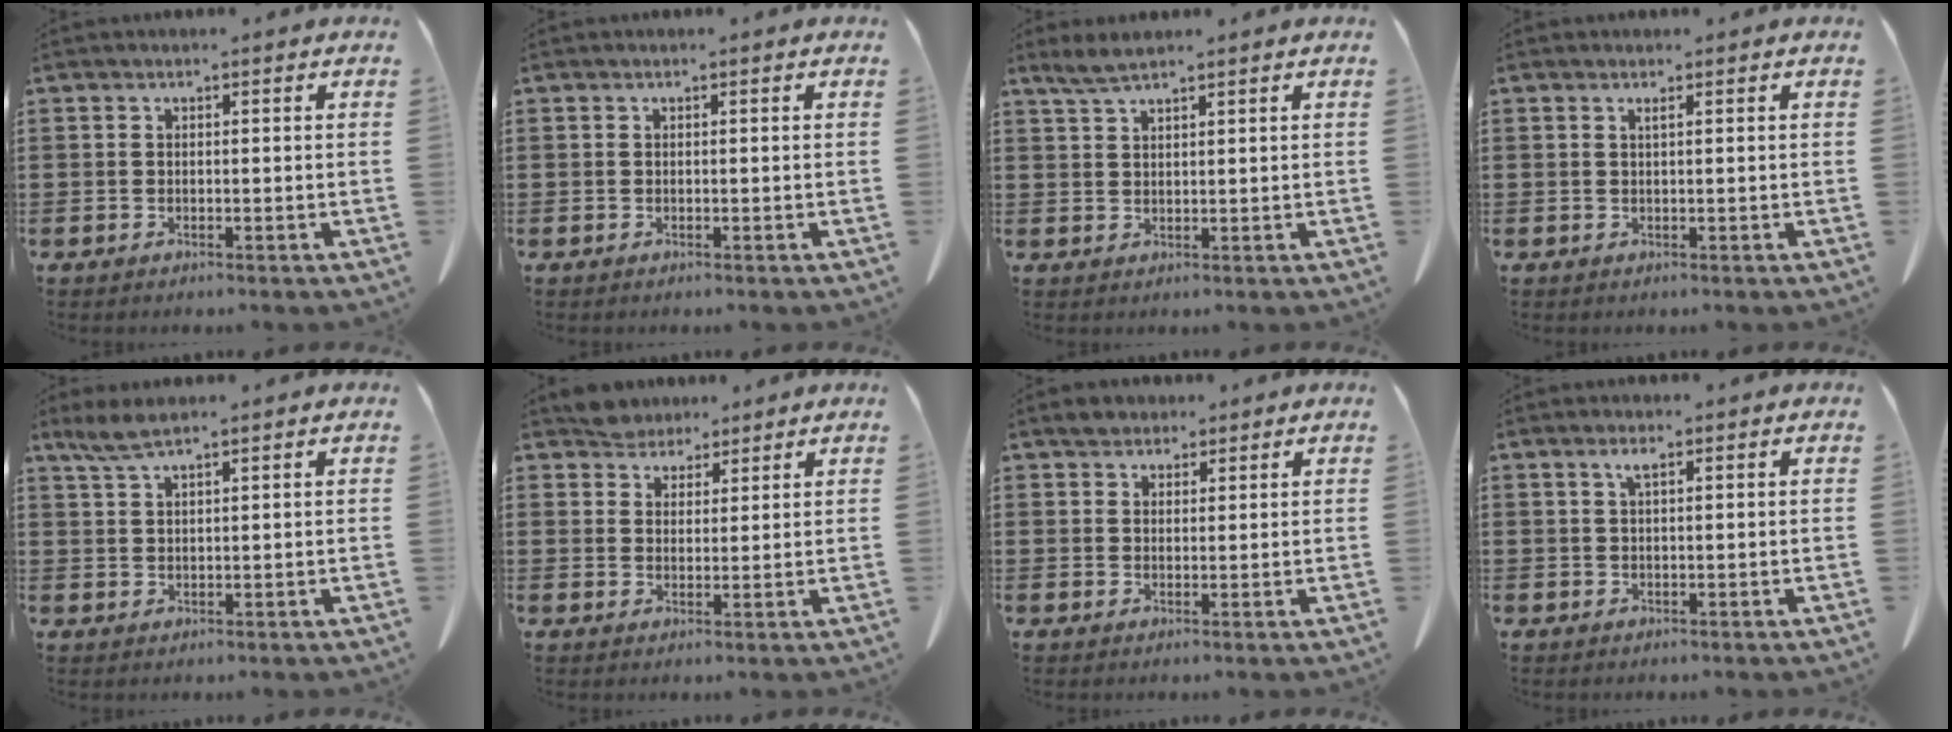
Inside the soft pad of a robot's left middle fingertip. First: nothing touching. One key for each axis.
{"total": 0.0}
{"total": 2.7, "fx": 2.0, "fy": 0.3, "fz": 1.7, "tx": -0.038, "ty": 0.002, "tz": 0.037}
{"total": 0.6, "fx": 0.3, "fy": -0.1, "fz": 0.5, "tx": -0.009, "ty": -0.003, "tz": 0.006}
{"total": 3.3, "fx": 2.4, "fy": 0.5, "fz": 2.2, "tx": -0.049, "ty": 0.001, "tz": 0.045}
{"total": 4.0, "fx": 3.8, "fy": 1.4, "fz": 0.1, "tx": -0.016, "ty": -0.003, "tz": 0.074}
{"total": 2.3, "fx": 2.0, "fy": 1.1, "fz": 0.2, "tx": -0.003, "ty": 0.003, "tz": 0.038}
{"total": 1.4, "fx": 0.7, "fy": 0.3, "fz": 1.3, "tx": -0.027, "ty": 0.003, "tz": 0.011}